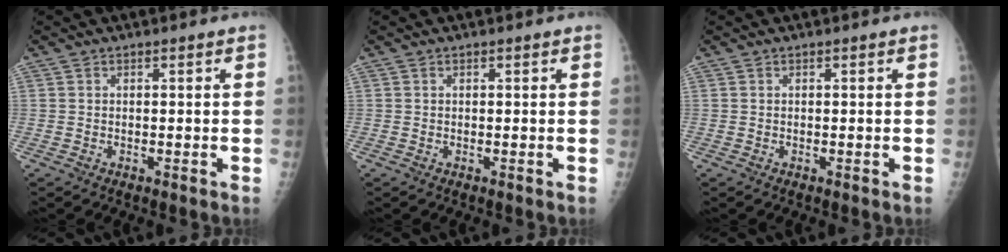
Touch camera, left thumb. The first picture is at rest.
{"total": 0.0}
{"total": 0.0}